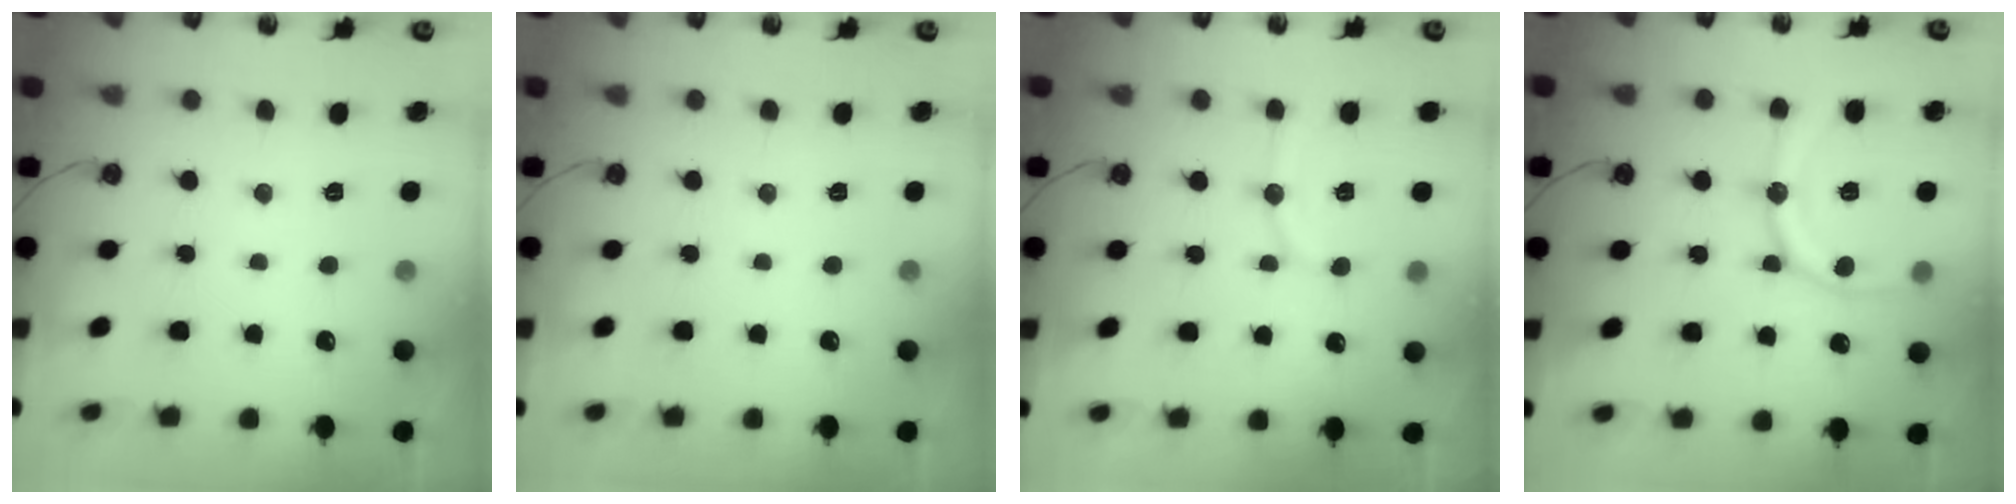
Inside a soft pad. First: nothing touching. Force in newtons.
{"total": 0.0}
{"total": 8.4, "press": 8.3, "slide": 0.7}
{"total": 14.6, "press": 14.5, "slide": 1.6}